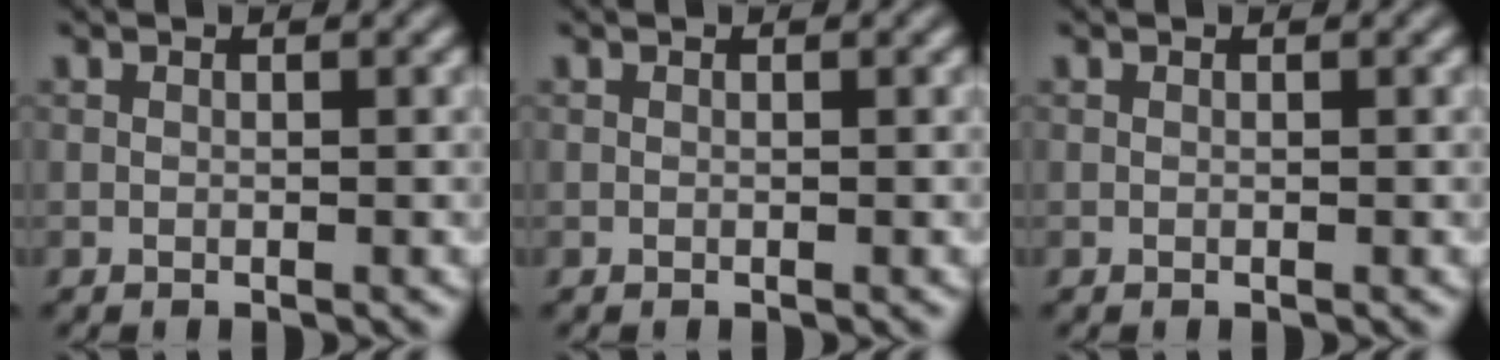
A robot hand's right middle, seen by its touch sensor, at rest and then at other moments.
{"total": 0.0}
{"total": 0.0}